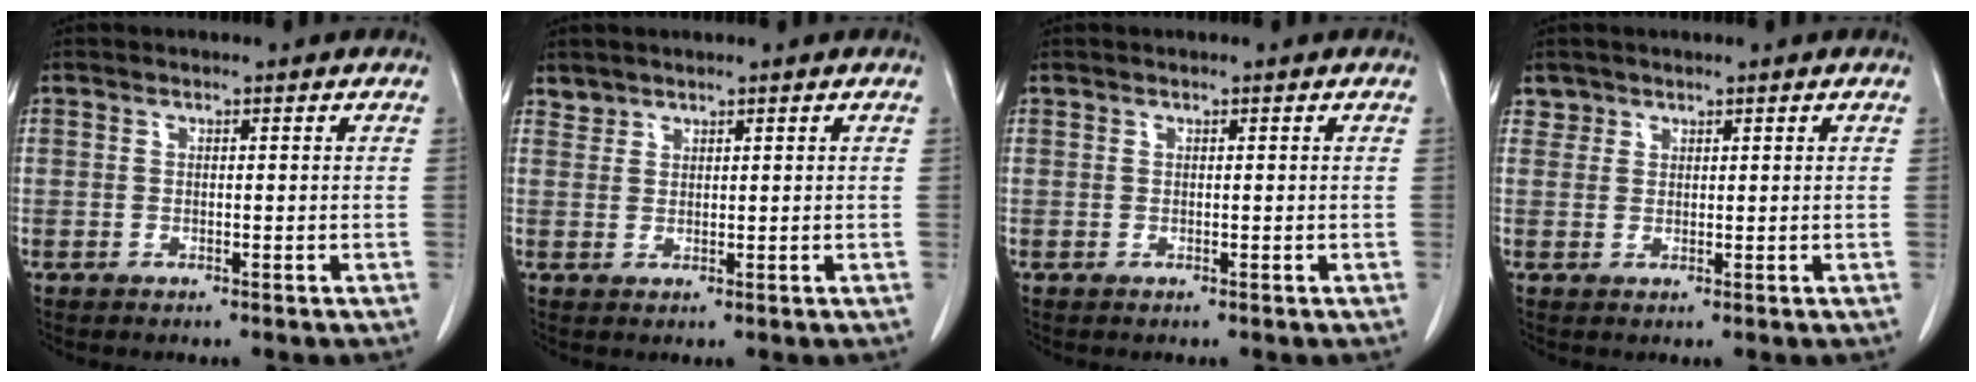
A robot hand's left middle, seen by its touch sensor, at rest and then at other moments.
{"total": 1.3, "force": [1.2, 0.4, -0.3], "torque": [0.008, 0.003, 0.023]}
{"total": 0.0}
{"total": 1.5, "force": [1.1, 1.0, -0.3], "torque": [0.015, 0.006, 0.015]}